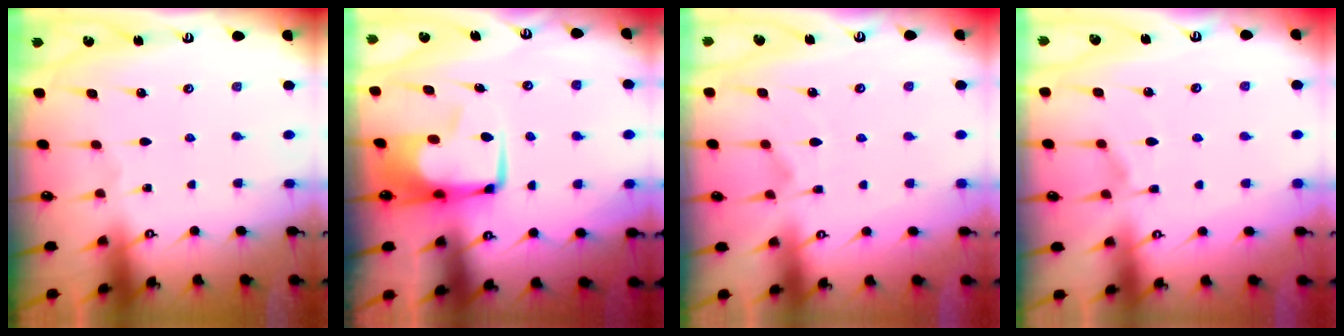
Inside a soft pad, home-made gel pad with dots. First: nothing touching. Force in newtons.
{"total": 6.5, "press": 6.5, "slide": 0.9}
{"total": 1.4, "press": 0.5, "slide": 1.3}
{"total": 1.5, "press": 0.6, "slide": 1.4}